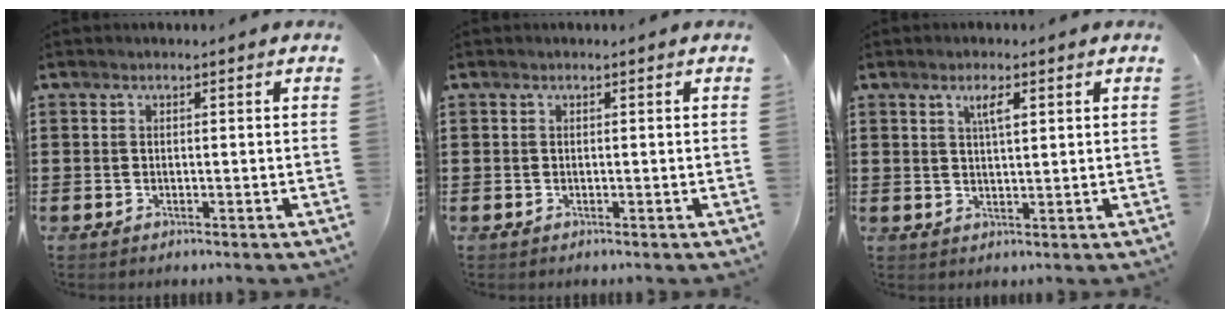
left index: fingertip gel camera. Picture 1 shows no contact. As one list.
[{"total": 0.0}, {"total": 3.0, "force": [1.6, 0.8, 2.4], "torque": [-0.043, 0.002, 0.024]}]